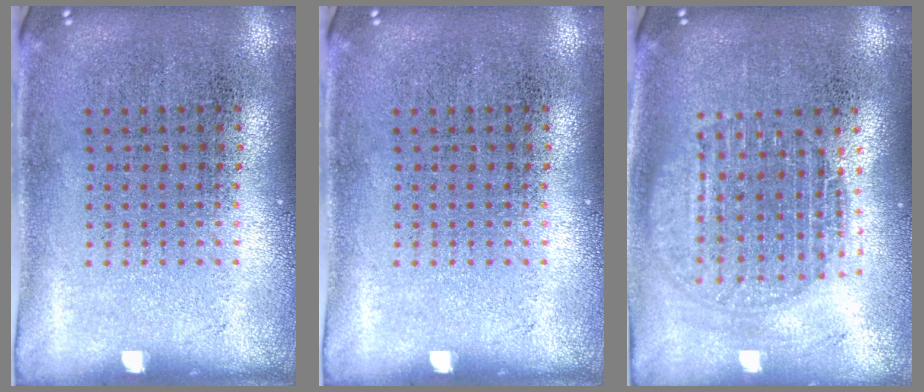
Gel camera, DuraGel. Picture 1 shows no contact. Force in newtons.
{"total": 0.0}
{"total": 1.7, "press": 1.5, "slide": 0.9}